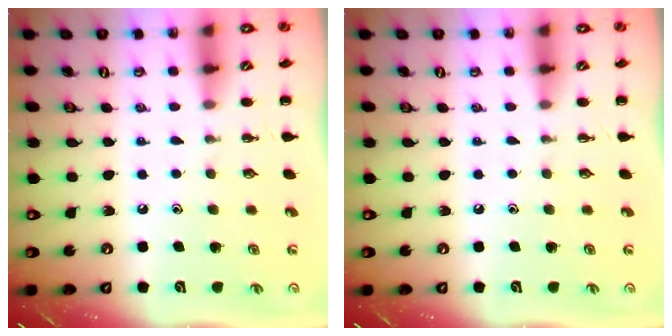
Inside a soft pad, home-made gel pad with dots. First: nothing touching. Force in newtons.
{"total": 0.0}